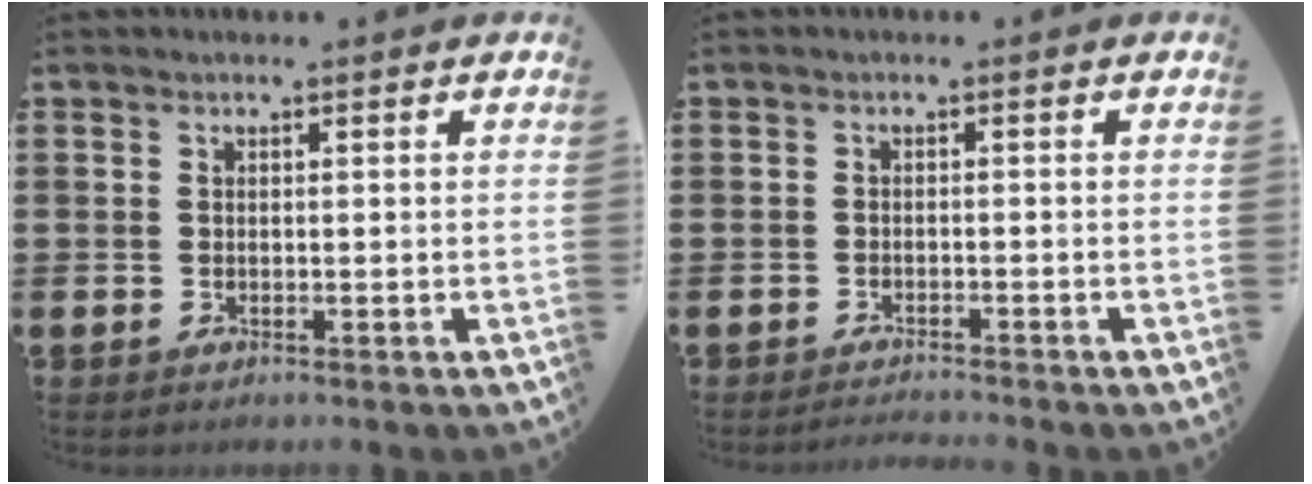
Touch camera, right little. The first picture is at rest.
{"total": 1.1, "force": [-1.1, -0.2, 0.0], "torque": [-0.002, 0.000, -0.021]}